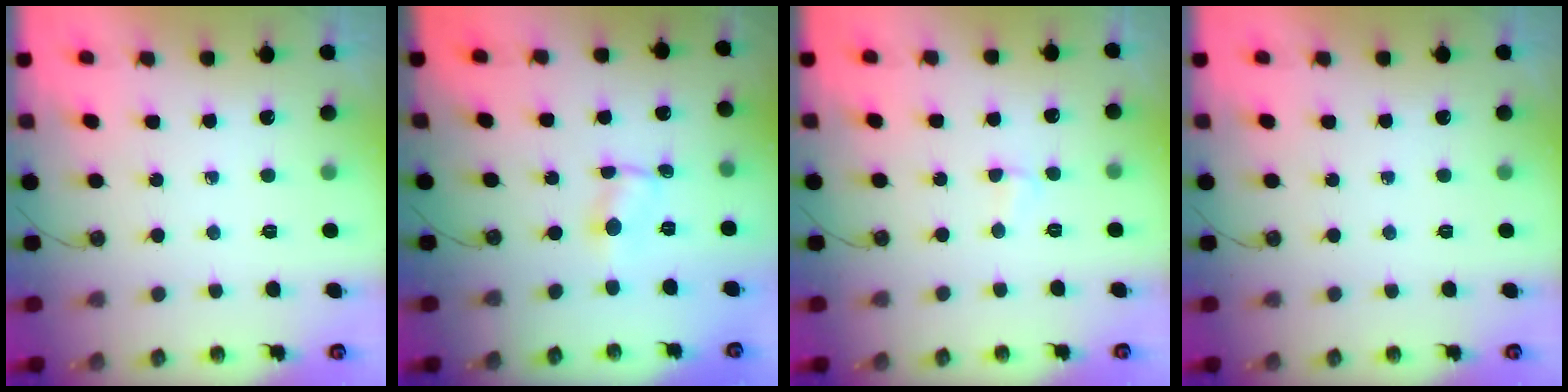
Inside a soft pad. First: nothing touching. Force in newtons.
{"total": 0.7, "press": 0.6, "slide": 0.1}
{"total": 2.1, "press": 2.0, "slide": 0.6}
{"total": 0.0}